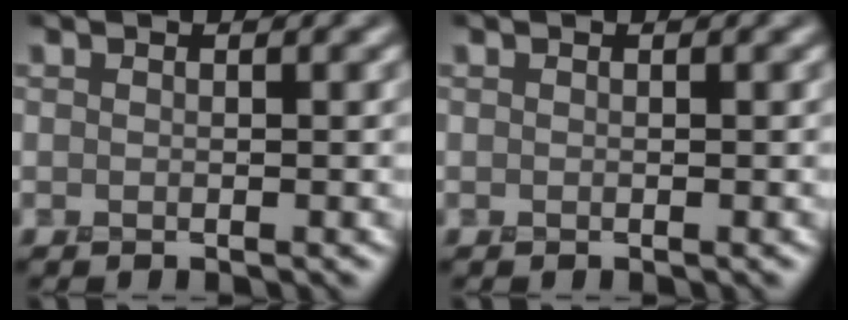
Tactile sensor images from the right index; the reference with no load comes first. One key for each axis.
{"total": 0.0}